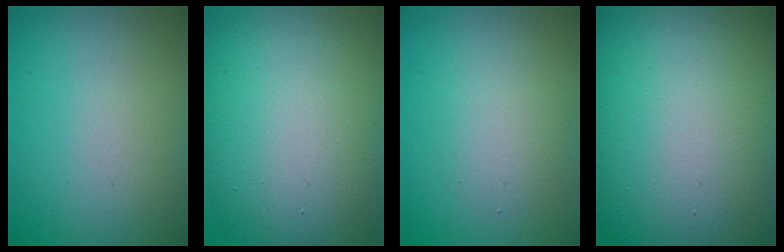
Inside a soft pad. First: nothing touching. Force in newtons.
{"total": 16.9, "press": 16.8, "slide": 1.0}
{"total": 2.6, "press": 2.6, "slide": 0.2}
{"total": 23.6, "press": 23.6, "slide": 1.1}